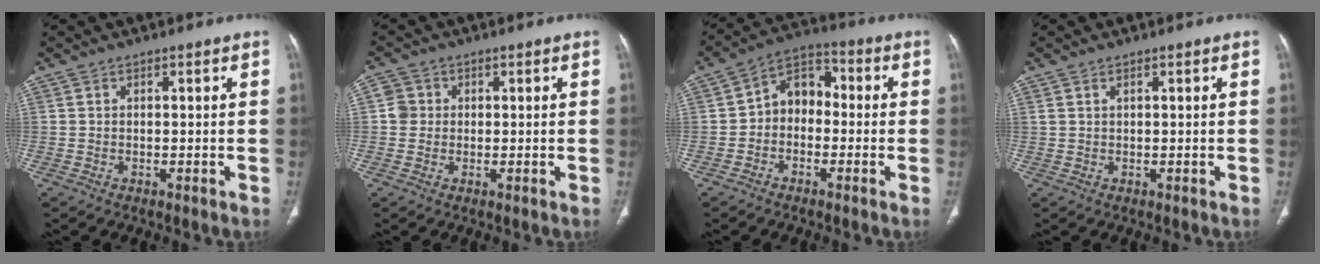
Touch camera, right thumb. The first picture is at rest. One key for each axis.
{"total": 3.1, "fx": 0.3, "fy": 3.0, "fz": 0.7, "tx": 0.009, "ty": 0.007, "tz": 0.002}
{"total": 7.8, "fx": -0.9, "fy": 5.9, "fz": 5.1, "tx": -0.051, "ty": 0.036, "tz": -0.035}
{"total": 0.6, "fx": 0.4, "fy": 0.2, "fz": 0.4, "tx": -0.009, "ty": 0.007, "tz": 0.011}